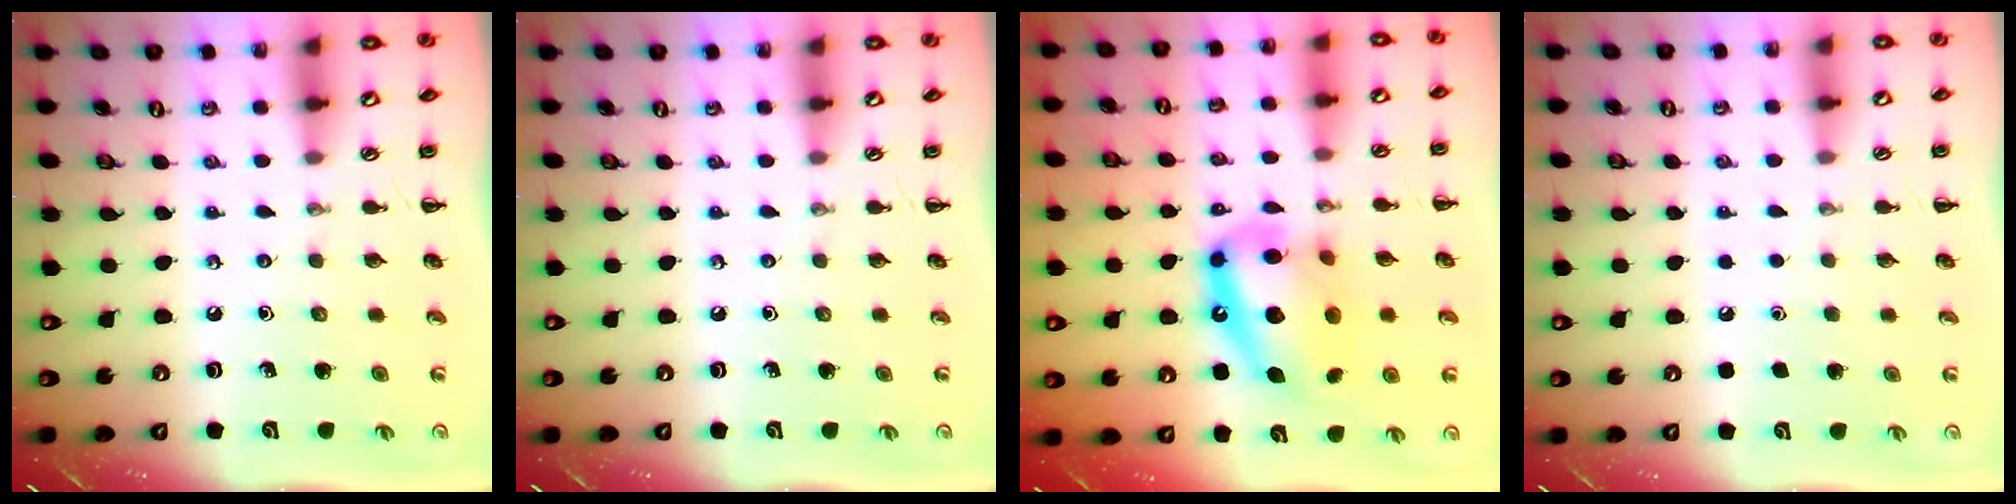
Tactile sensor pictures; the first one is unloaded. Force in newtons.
{"total": 0.0}
{"total": 17.9, "press": 17.3, "slide": 4.9}
{"total": 1.7, "press": 1.7, "slide": 0.1}